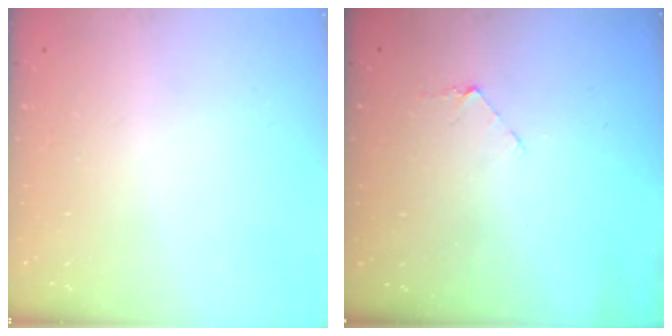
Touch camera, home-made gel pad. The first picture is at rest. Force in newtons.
{"total": 3.6, "press": 3.6, "slide": 0.3}